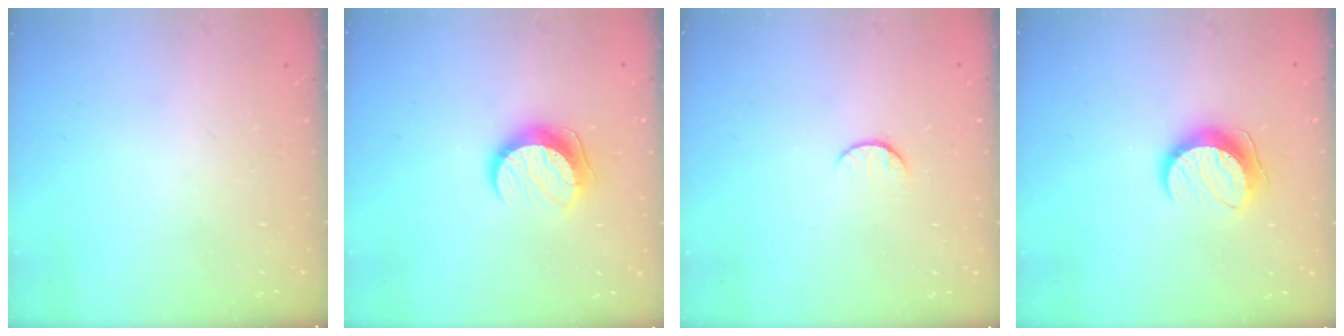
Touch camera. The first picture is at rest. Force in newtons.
{"total": 9.7, "press": 9.7, "slide": 0.8}
{"total": 5.7, "press": 5.7, "slide": 0.5}
{"total": 9.7, "press": 9.7, "slide": 0.2}